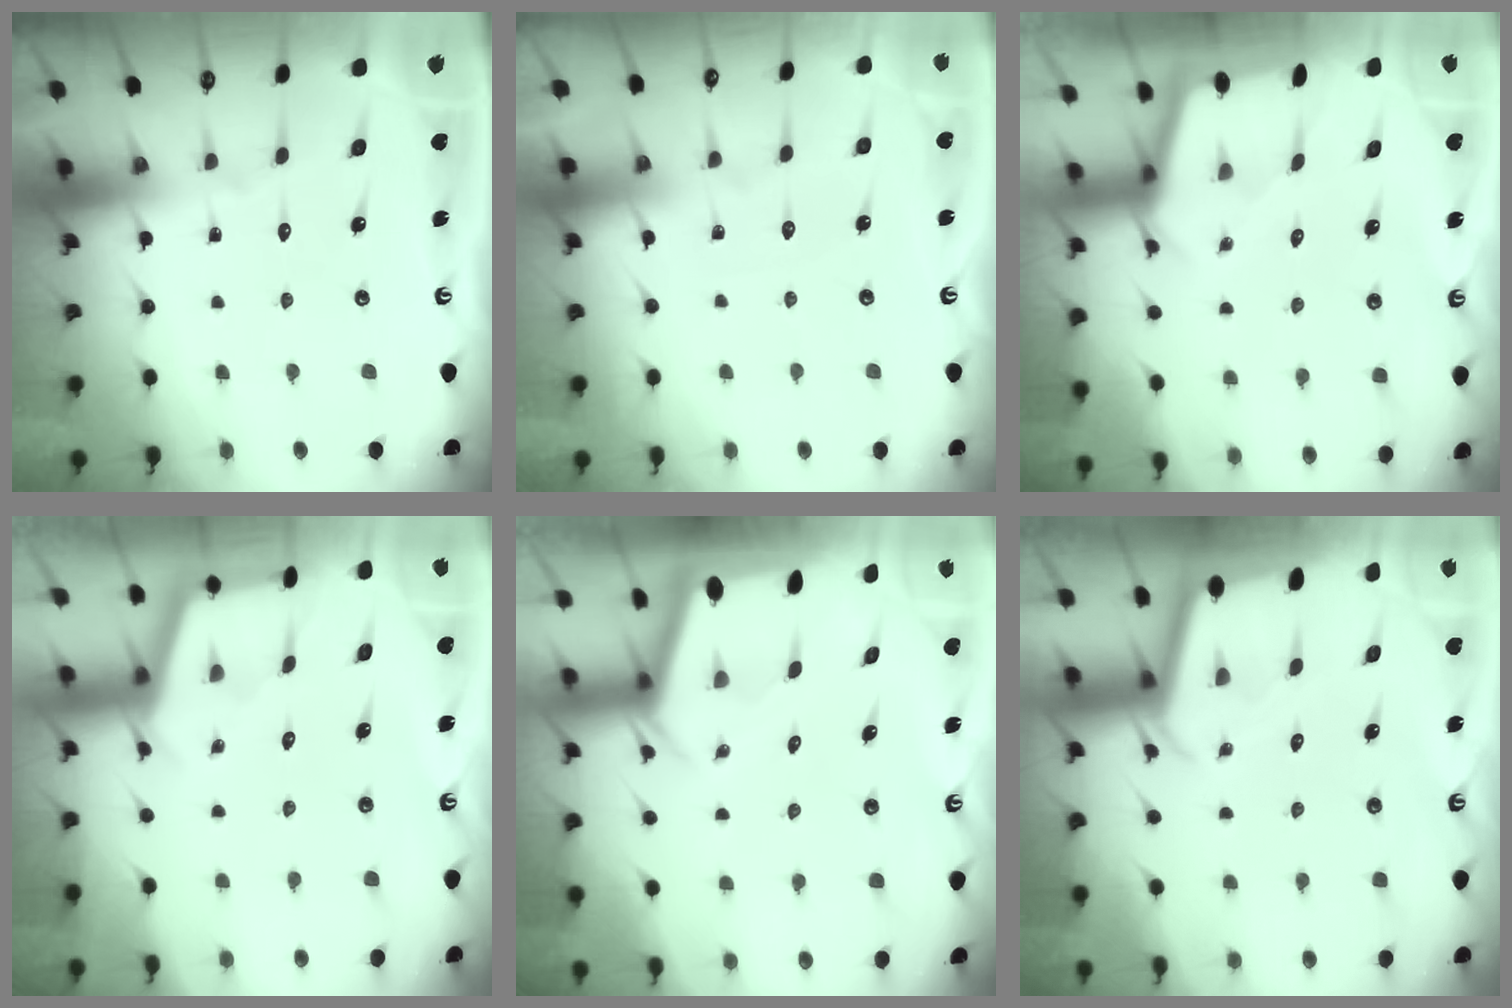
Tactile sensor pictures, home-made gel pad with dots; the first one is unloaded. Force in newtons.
{"total": 1.8, "press": 1.8, "slide": 0.3}
{"total": 2.3, "press": 2.3, "slide": 0.3}
{"total": 2.5, "press": 2.5, "slide": 0.1}
{"total": 3.0, "press": 3.0, "slide": 0.1}
{"total": 2.2, "press": 2.2, "slide": 0.1}